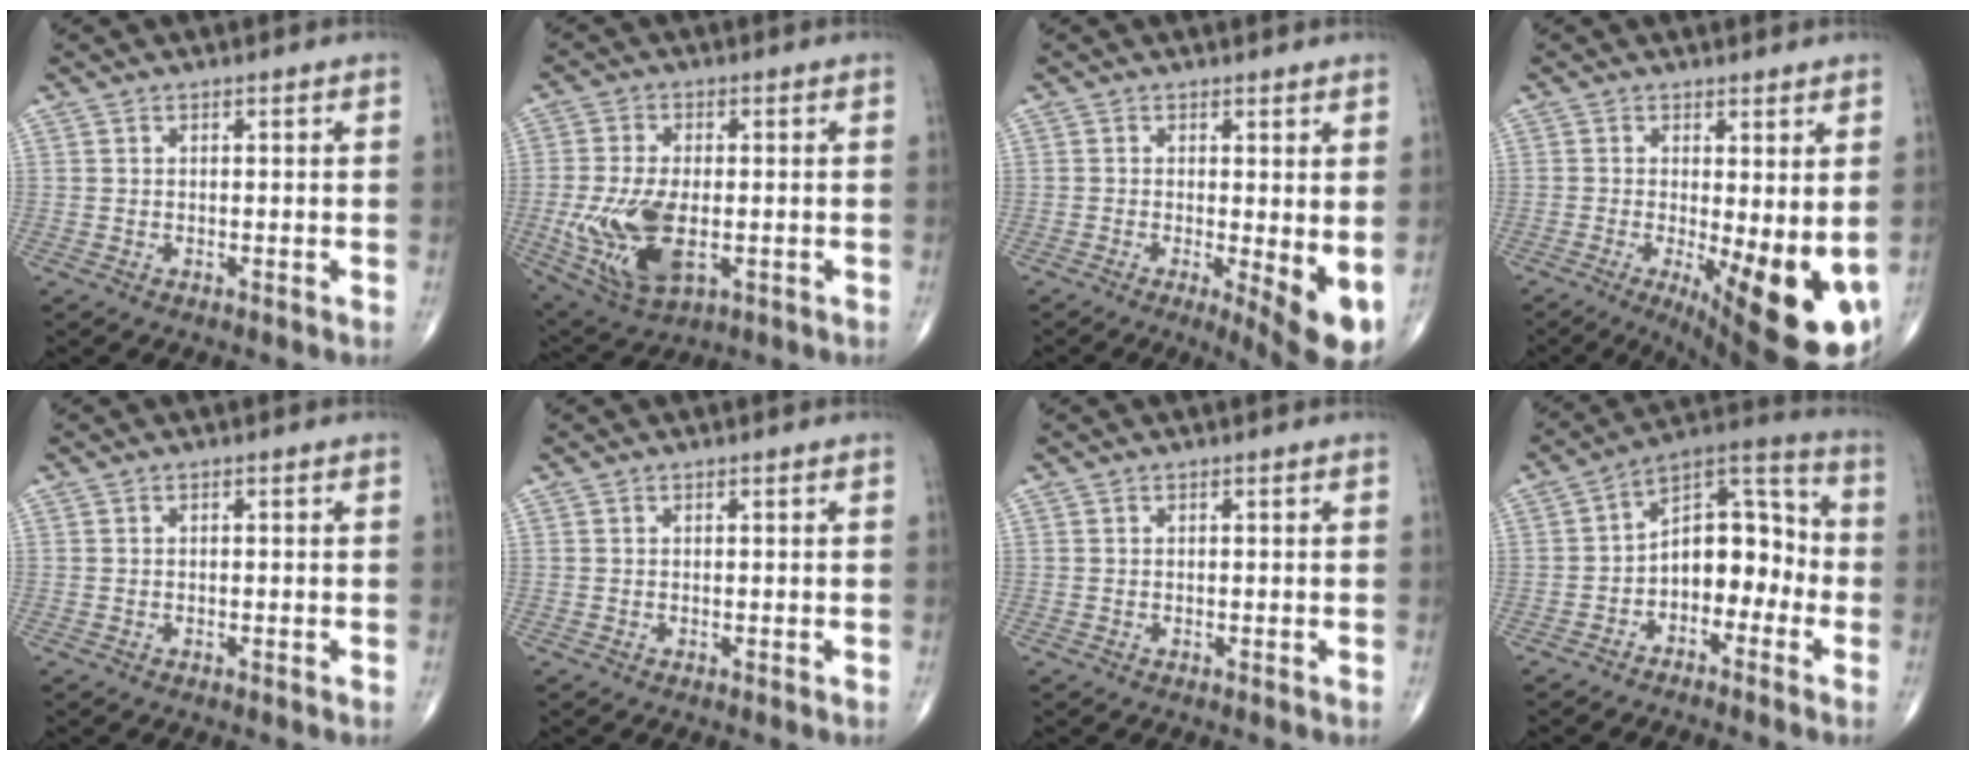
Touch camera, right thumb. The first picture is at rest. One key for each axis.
{"total": 13.8, "fx": -2.5, "fy": 7.2, "fz": 11.5, "tx": -0.238, "ty": -0.010, "tz": -0.031}
{"total": 7.6, "fx": -1.0, "fy": 2.1, "fz": 7.2, "tx": -0.102, "ty": -0.019, "tz": -0.012}
{"total": 15.0, "fx": -2.9, "fy": 4.9, "fz": 13.9, "tx": -0.176, "ty": -0.028, "tz": -0.023}
{"total": 0.0}
{"total": 0.0}
{"total": 0.0}
{"total": 12.2, "fx": -3.0, "fy": 7.8, "fz": 8.8, "tx": -0.095, "ty": 0.056, "tz": -0.063}